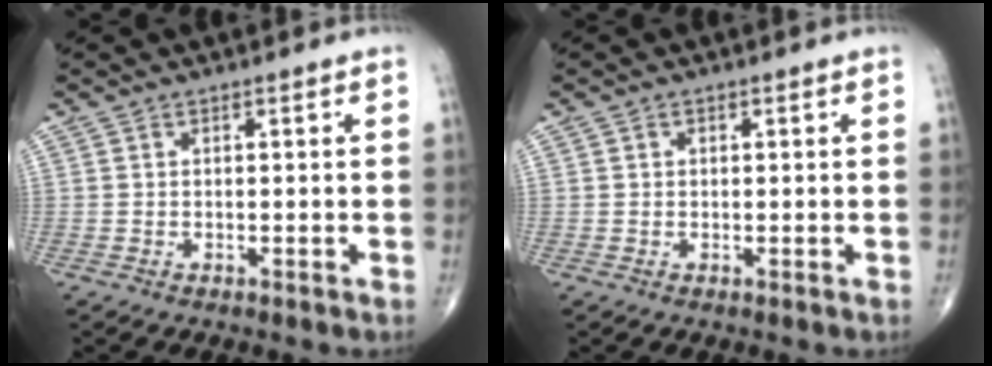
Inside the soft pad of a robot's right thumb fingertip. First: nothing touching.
{"total": 0.6, "force": [0.1, 0.5, 0.2], "torque": [0.002, 0.001, 0.001]}